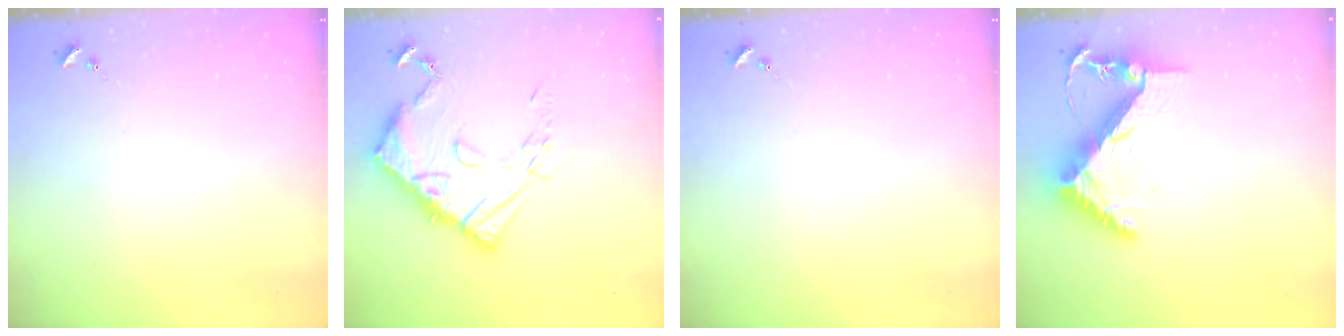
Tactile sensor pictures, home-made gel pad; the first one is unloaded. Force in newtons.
{"total": 15.2, "press": 15.1, "slide": 1.4}
{"total": 0.0}
{"total": 9.0, "press": 8.9, "slide": 0.6}